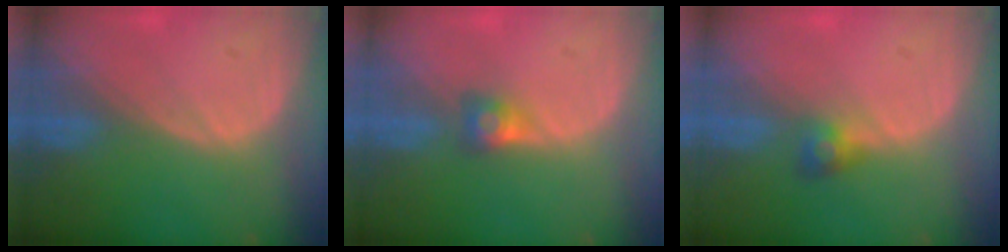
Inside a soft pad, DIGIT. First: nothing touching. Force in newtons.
{"total": 2.6, "press": 2.4, "slide": 1.0}
{"total": 2.6, "press": 2.5, "slide": 0.7}